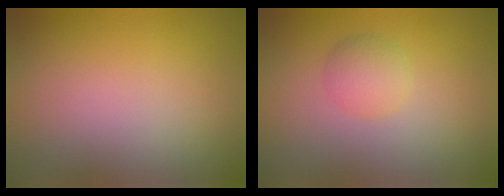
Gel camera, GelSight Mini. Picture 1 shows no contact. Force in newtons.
{"total": 2.0, "press": 2.0, "slide": 0.0}